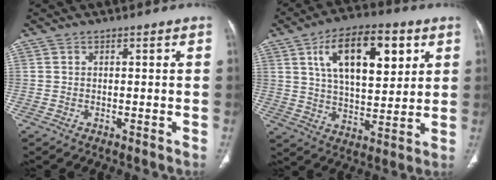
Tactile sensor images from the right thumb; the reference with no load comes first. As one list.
[{"total": 18.0, "force": [7.0, 8.7, 14.2], "torque": [-0.193, -0.018, 0.117]}]